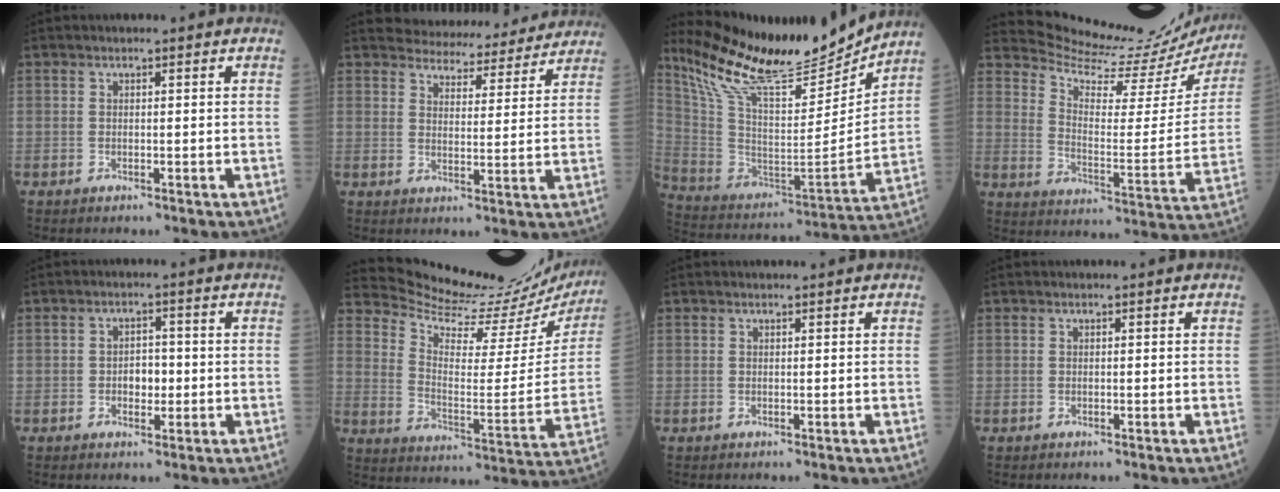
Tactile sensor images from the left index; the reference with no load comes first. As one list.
[{"total": 13.6, "force": [12.9, 3.5, 2.4], "torque": [-0.010, -0.002, 0.151]}, {"total": 21.3, "force": [19.0, 2.9, 9.1], "torque": [-0.176, -0.033, 0.322]}, {"total": 19.1, "force": [19.0, 1.6, 1.6], "torque": [-0.032, -0.097, 0.239]}, {"total": 3.1, "force": [-0.9, 1.8, 2.3], "torque": [-0.034, 0.002, -0.012]}, {"total": 21.5, "force": [21.2, 2.3, 3.3], "torque": [-0.067, -0.095, 0.275]}, {"total": 0.0}, {"total": 0.0}]